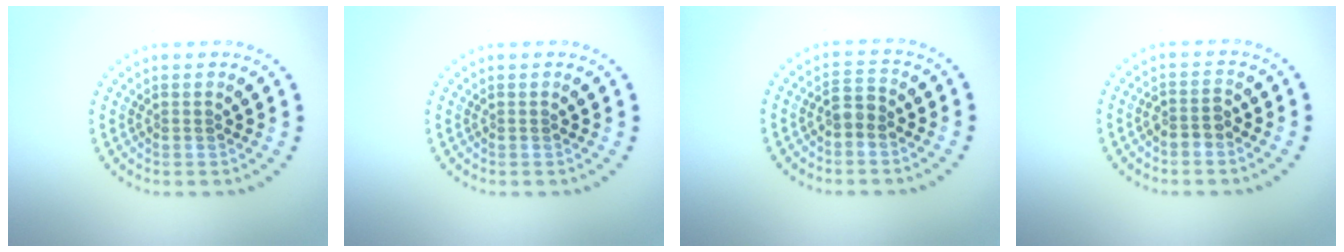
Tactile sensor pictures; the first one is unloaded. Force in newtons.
{"total": 0.0}
{"total": 1.7, "press": 1.6, "slide": 0.6}
{"total": 1.6, "press": 1.4, "slide": 0.8}